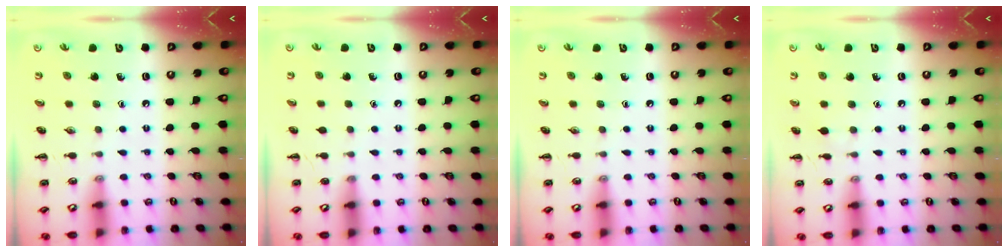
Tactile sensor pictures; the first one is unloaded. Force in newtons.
{"total": 0.0}
{"total": 0.0}
{"total": 3.4, "press": 3.1, "slide": 1.3}